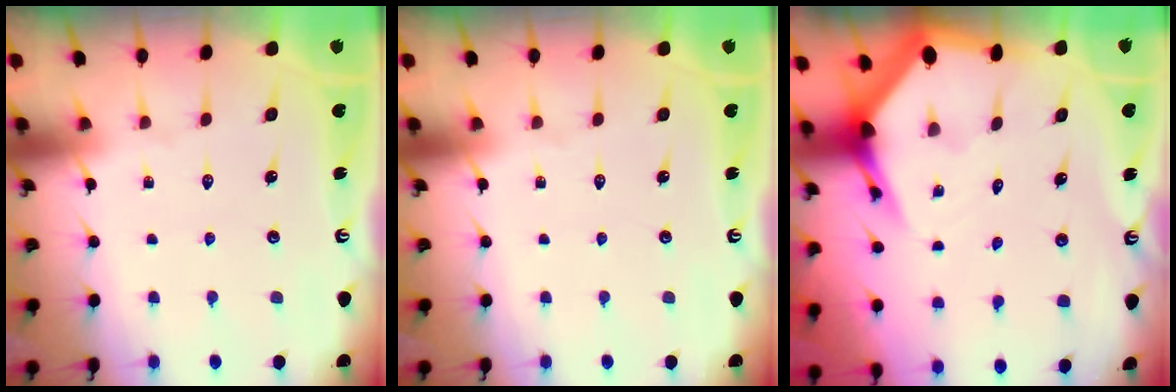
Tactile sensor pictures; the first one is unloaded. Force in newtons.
{"total": 0.0}
{"total": 5.0, "press": 4.9, "slide": 0.8}